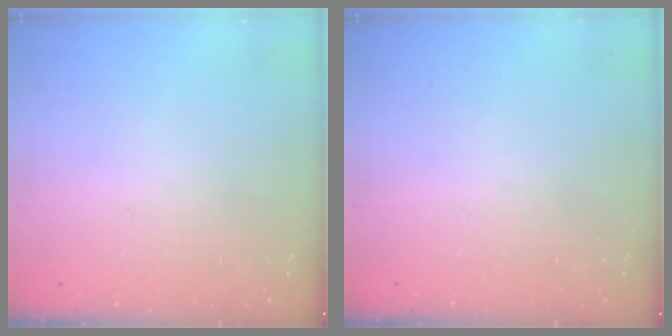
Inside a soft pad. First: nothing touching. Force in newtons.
{"total": 0.0}